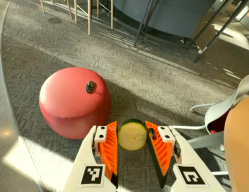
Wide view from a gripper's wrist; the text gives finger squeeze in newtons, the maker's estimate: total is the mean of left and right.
{"total": 10.2, "left": 10.5, "right": 10.0}